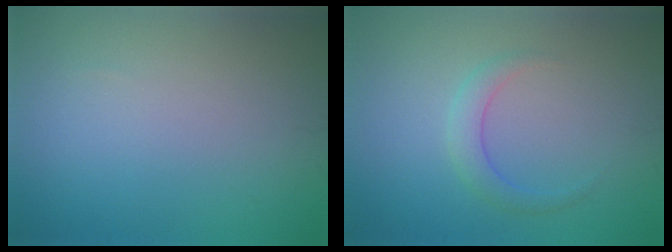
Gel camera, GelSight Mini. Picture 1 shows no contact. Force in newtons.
{"total": 1.9, "press": 1.9, "slide": 0.1}